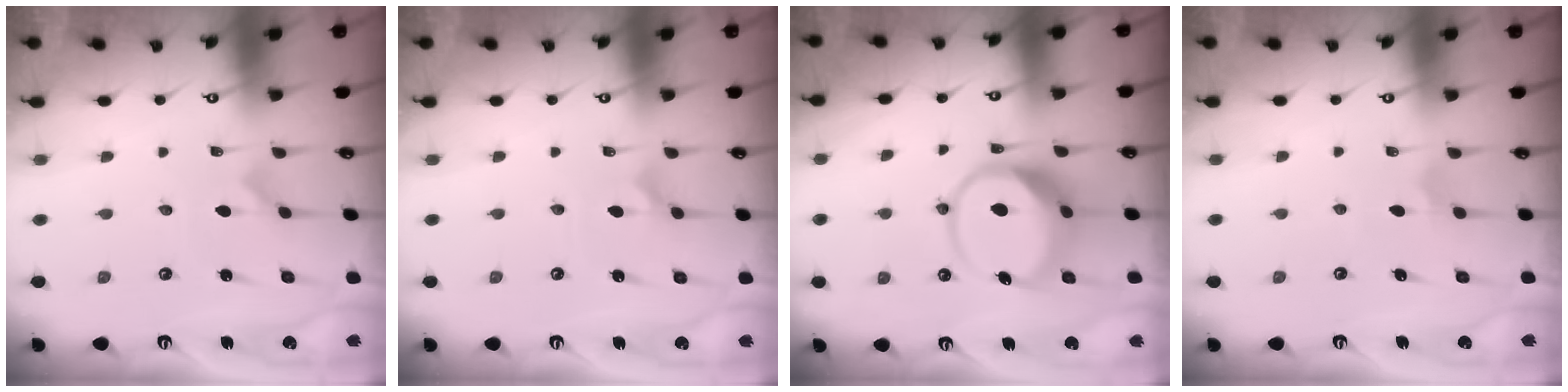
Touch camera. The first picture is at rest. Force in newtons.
{"total": 2.3, "press": 2.3, "slide": 0.1}
{"total": 10.7, "press": 10.7, "slide": 1.2}
{"total": 3.9, "press": 3.8, "slide": 0.5}